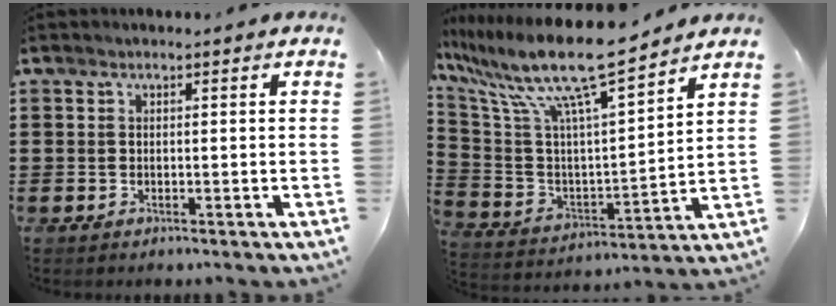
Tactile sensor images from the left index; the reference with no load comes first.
{"total": 13.4, "force": [10.4, 1.1, 8.4], "torque": [-0.207, -0.067, 0.172]}